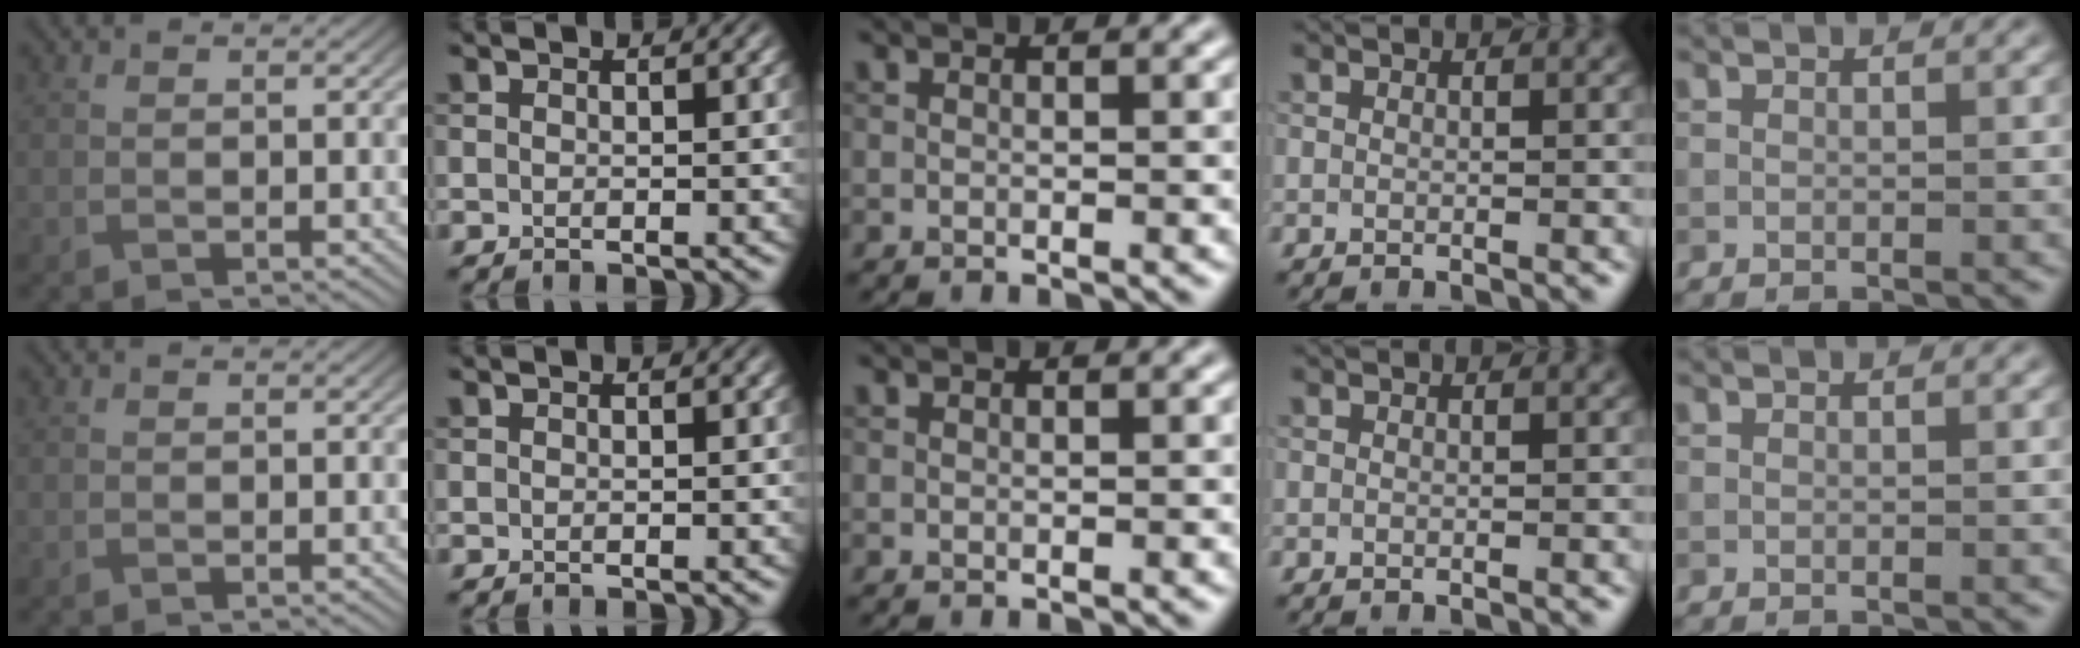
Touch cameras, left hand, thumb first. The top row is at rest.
{}